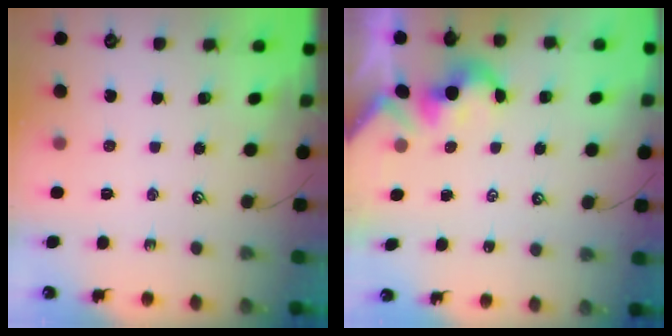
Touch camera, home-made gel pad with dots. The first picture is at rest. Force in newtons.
{"total": 1.9, "press": 1.9, "slide": 0.2}